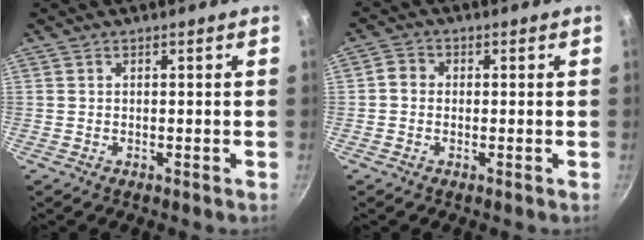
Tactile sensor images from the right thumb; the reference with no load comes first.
{"total": 2.6, "force": [-0.2, 2.3, 1.1], "torque": [-0.019, 0.006, -0.012]}